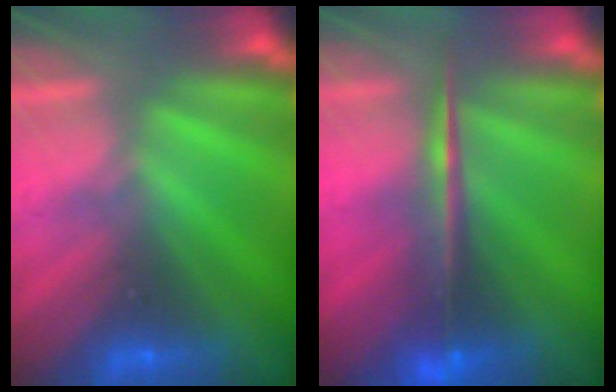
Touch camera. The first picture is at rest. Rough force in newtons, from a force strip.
{"total": 5.7}